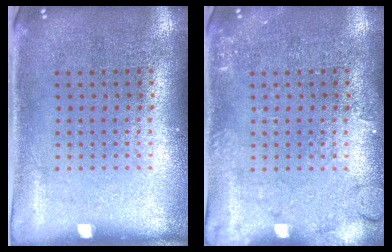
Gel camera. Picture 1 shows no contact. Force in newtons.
{"total": 2.0, "press": 2.0, "slide": 0.4}